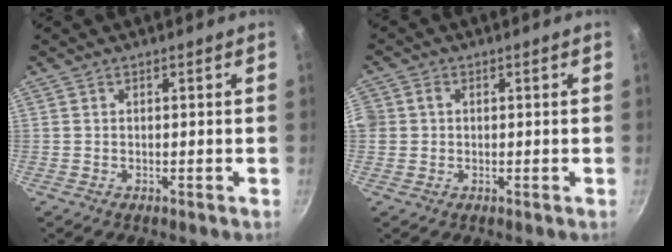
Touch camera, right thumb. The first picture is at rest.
{"total": 2.9, "force": [0.1, 2.7, 1.1], "torque": [-0.014, 0.007, -0.003]}